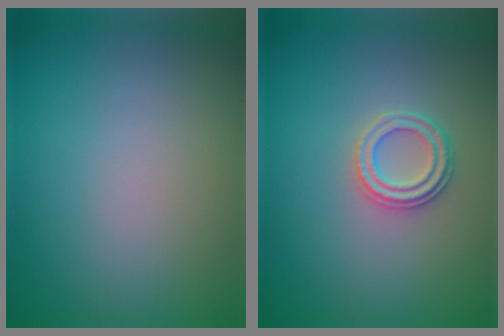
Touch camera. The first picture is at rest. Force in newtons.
{"total": 2.3, "press": 2.1, "slide": 0.8}